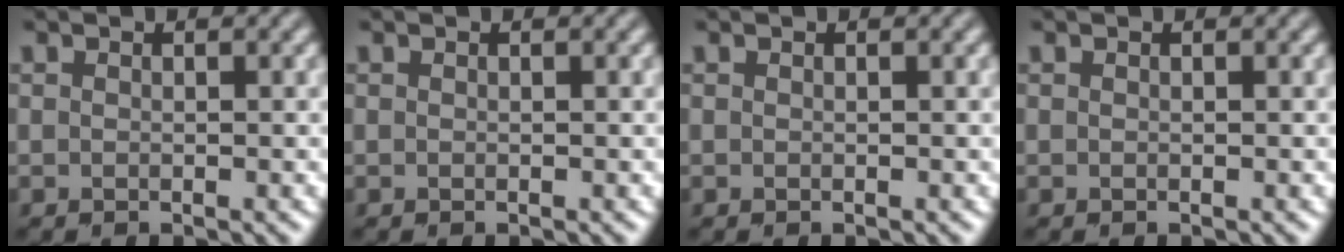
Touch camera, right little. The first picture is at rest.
{"total": 0.0}
{"total": 0.0}
{"total": 0.0}